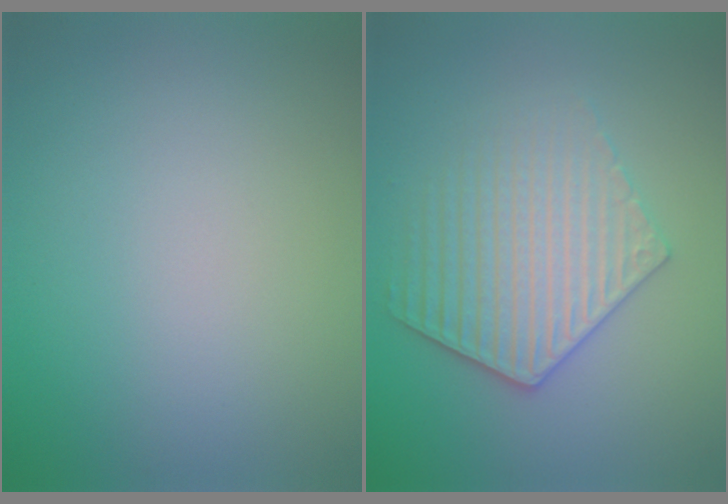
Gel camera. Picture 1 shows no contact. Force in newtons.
{"total": 4.1, "press": 3.8, "slide": 1.4}